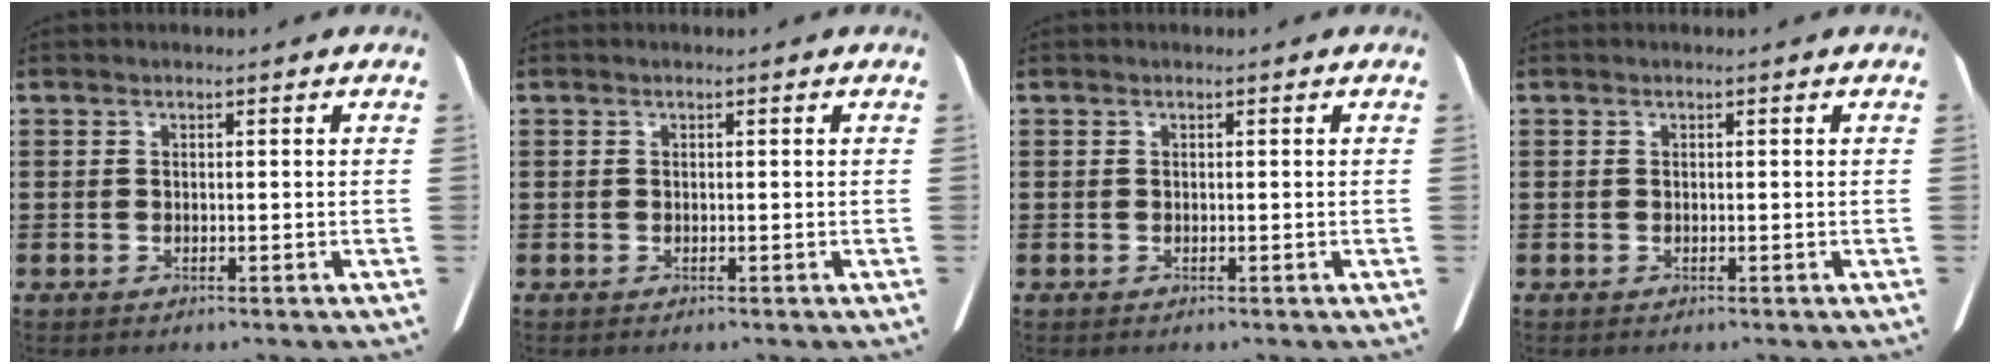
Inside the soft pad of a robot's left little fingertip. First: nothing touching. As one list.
[{"total": 0.0}, {"total": 0.0}, {"total": 0.0}]